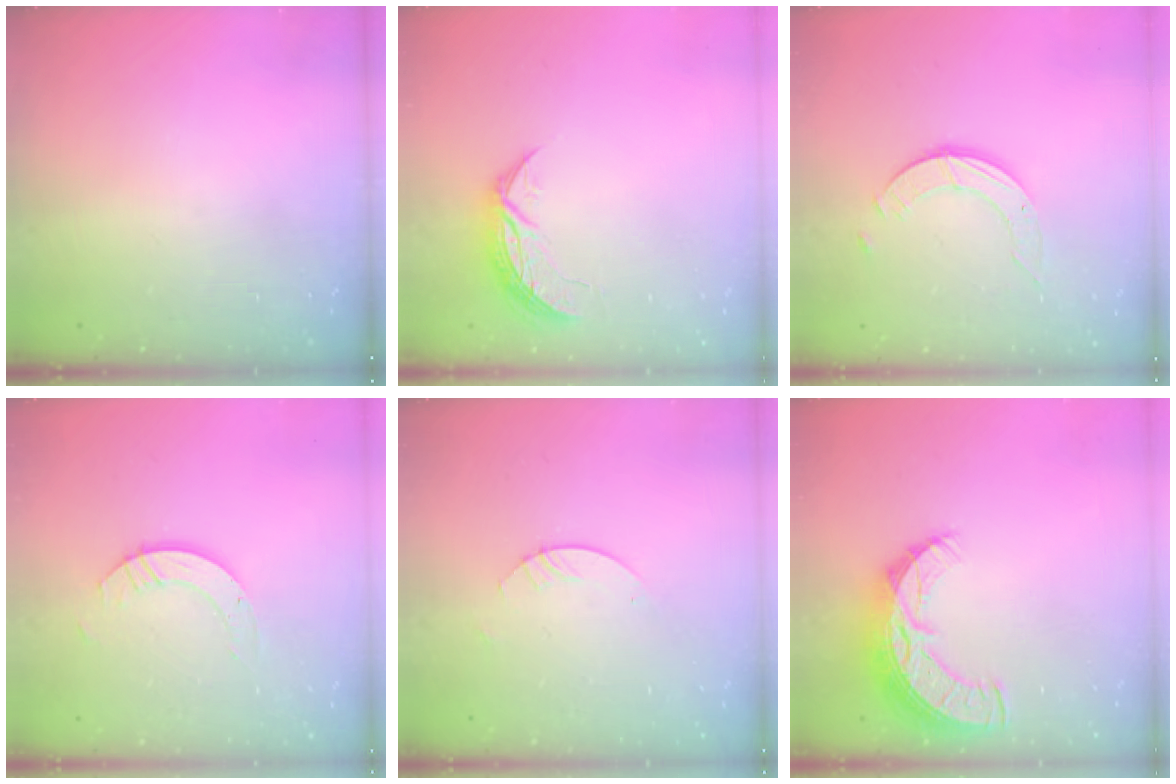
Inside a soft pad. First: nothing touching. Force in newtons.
{"total": 7.1, "press": 7.1, "slide": 0.4}
{"total": 3.6, "press": 3.6, "slide": 0.4}
{"total": 5.0, "press": 5.0, "slide": 0.3}
{"total": 3.0, "press": 2.9, "slide": 0.3}
{"total": 11.2, "press": 11.1, "slide": 0.9}